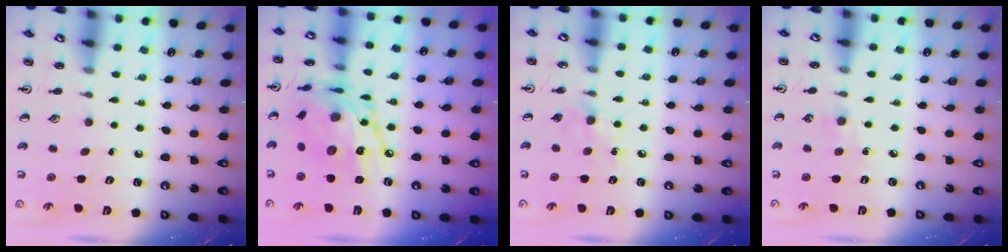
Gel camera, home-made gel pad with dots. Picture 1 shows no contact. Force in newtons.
{"total": 15.4, "press": 15.3, "slide": 1.2}
{"total": 4.7, "press": 4.7, "slide": 0.7}
{"total": 2.9, "press": 2.9, "slide": 0.5}